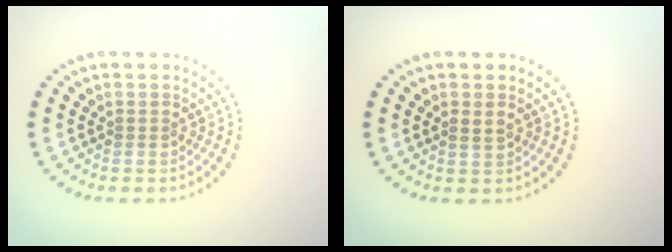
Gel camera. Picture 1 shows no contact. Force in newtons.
{"total": 0.9, "press": 0.8, "slide": 0.3}